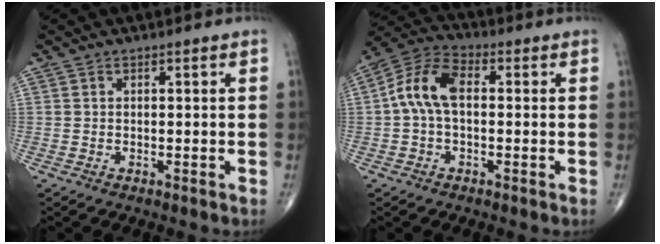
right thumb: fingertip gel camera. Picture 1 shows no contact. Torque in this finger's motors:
{"motor_torque": [1.15, 1.14, 1.04, 0.16, 0.12]}